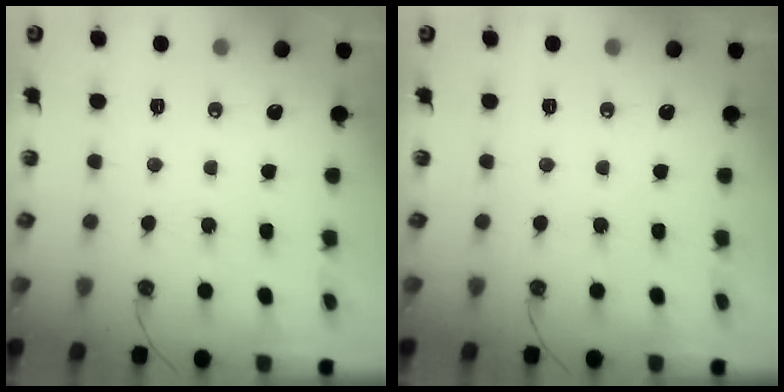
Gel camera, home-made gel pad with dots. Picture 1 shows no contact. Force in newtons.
{"total": 0.0}